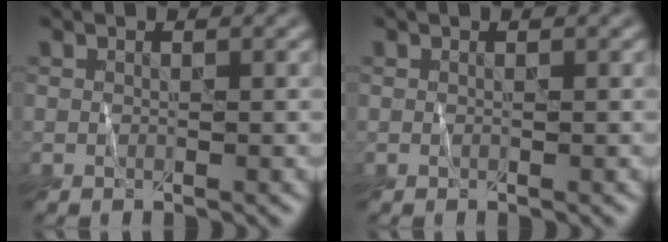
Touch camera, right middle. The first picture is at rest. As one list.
[{"total": 0.0}]